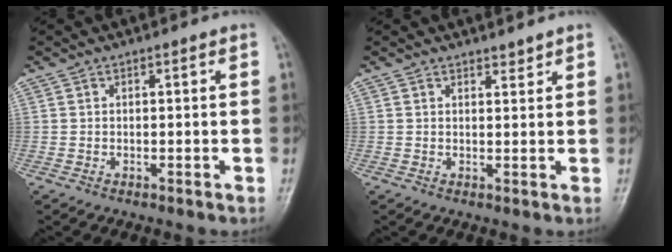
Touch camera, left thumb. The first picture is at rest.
{"total": 1.4, "force": [1.3, 0.3, 0.2], "torque": [0.004, -0.013, 0.021]}